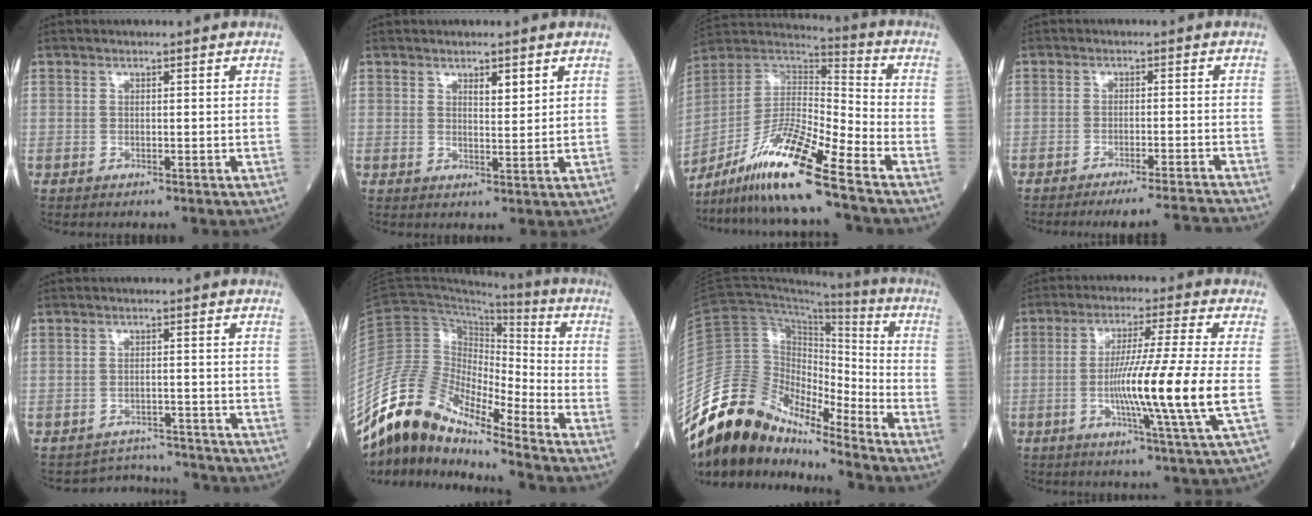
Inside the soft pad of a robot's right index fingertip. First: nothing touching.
{"total": 2.5, "force": [1.5, 0.6, 1.9], "torque": [-0.034, -0.002, 0.025]}
{"total": 15.0, "force": [-10.6, -0.3, 10.5], "torque": [-0.202, 0.002, -0.196]}
{"total": 9.0, "force": [-8.5, -1.8, 2.1], "torque": [-0.011, -0.011, -0.122]}
{"total": 4.8, "force": [-4.5, 0.8, -1.2], "torque": [0.015, 0.016, -0.062]}
{"total": 13.2, "force": [-11.5, 3.2, 5.6], "torque": [-0.113, 0.048, -0.217]}
{"total": 18.0, "force": [-15.2, 6.2, 7.3], "torque": [-0.113, 0.048, -0.271]}
{"total": 13.0, "force": [-2.1, -2.4, 12.6], "torque": [-0.226, -0.022, -0.041]}